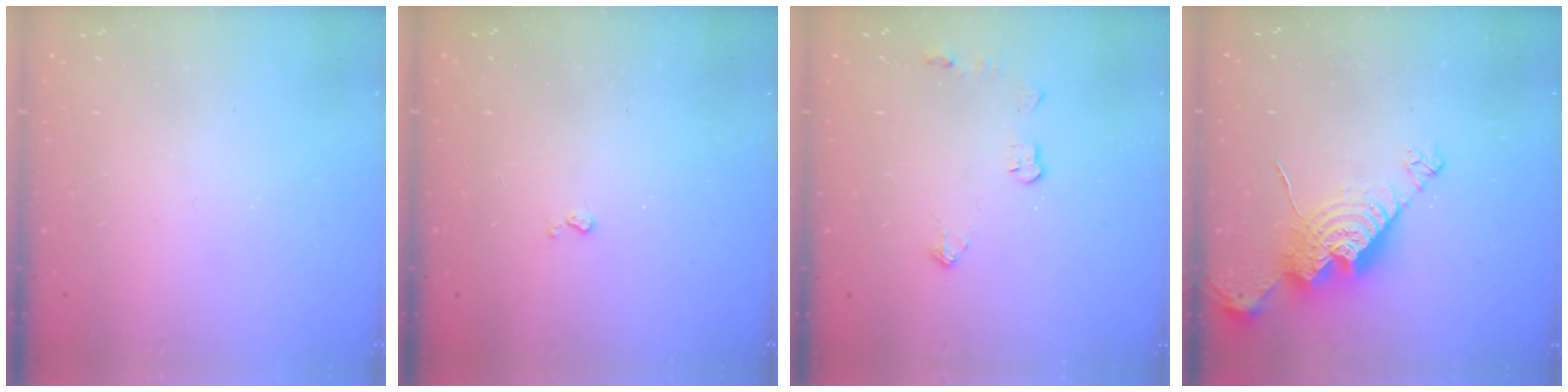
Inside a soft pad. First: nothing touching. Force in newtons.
{"total": 2.9, "press": 2.8, "slide": 0.5}
{"total": 4.7, "press": 4.6, "slide": 0.7}
{"total": 14.4, "press": 14.4, "slide": 1.3}